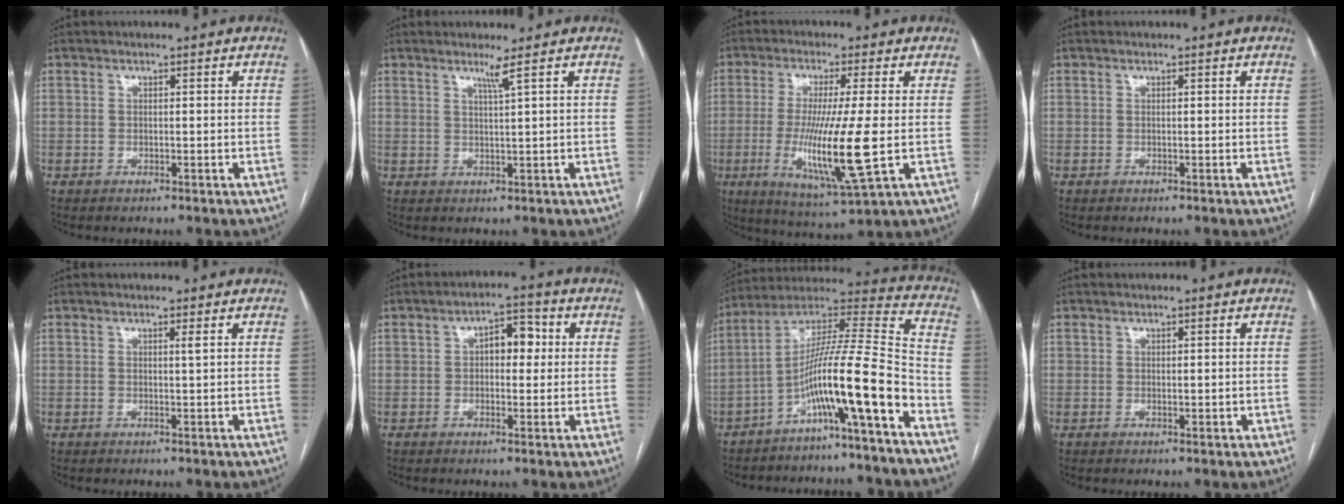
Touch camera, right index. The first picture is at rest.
{"total": 2.0, "force": [1.2, -1.0, 1.2], "torque": [-0.032, -0.011, 0.028]}
{"total": 13.4, "force": [-1.9, 0.0, 13.3], "torque": [-0.259, -0.034, -0.034]}
{"total": 0.0}
{"total": 0.7, "force": [0.3, -0.2, 0.5], "torque": [-0.015, -0.001, 0.011]}
{"total": 5.2, "force": [0.8, 2.7, 4.4], "torque": [-0.063, 0.021, 0.010]}
{"total": 15.3, "force": [-7.4, -0.6, 13.3], "torque": [-0.240, 0.015, -0.133]}
{"total": 1.0, "force": [0.0, 0.6, 0.8], "torque": [-0.013, -0.002, 0.006]}